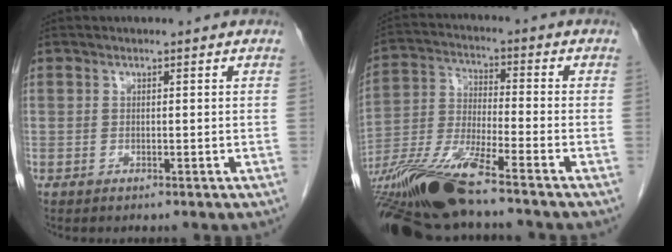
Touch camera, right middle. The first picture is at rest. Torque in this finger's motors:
{"motor_torque": [1.15, -0.99, 0.82, 0.21]}